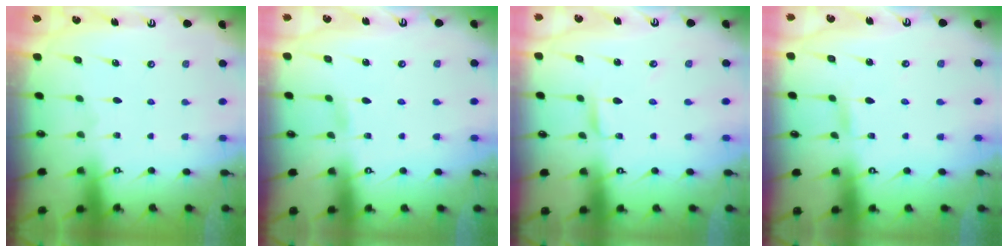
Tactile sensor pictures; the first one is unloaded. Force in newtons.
{"total": 2.3, "press": 2.3, "slide": 0.3}
{"total": 1.9, "press": 1.9, "slide": 0.2}
{"total": 1.4, "press": 1.4, "slide": 0.1}